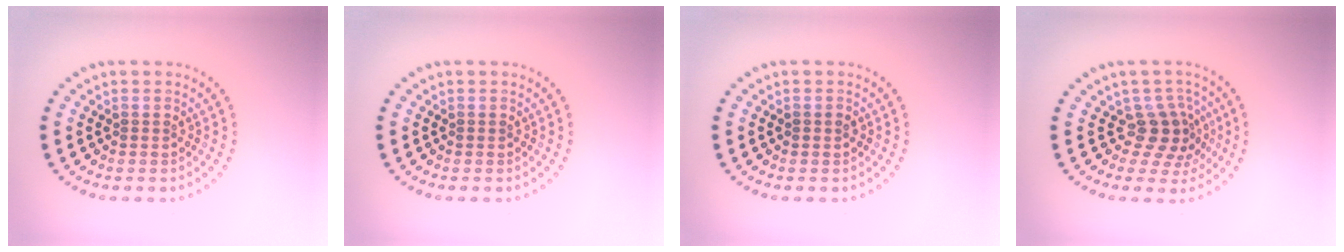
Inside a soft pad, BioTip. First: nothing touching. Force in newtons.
{"total": 0.0}
{"total": 0.8, "press": 0.8, "slide": 0.1}
{"total": 3.1, "press": 2.4, "slide": 2.0}